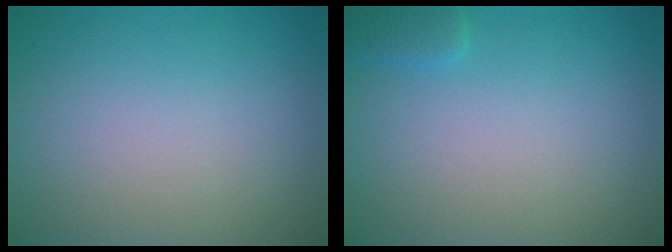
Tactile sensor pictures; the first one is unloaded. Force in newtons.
{"total": 1.2, "press": 1.2, "slide": 0.1}